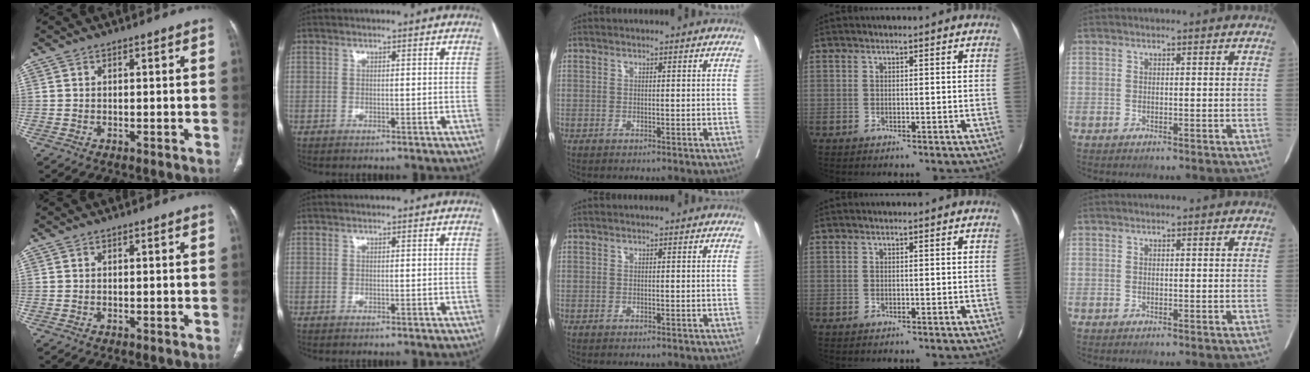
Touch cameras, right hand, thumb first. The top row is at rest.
{}